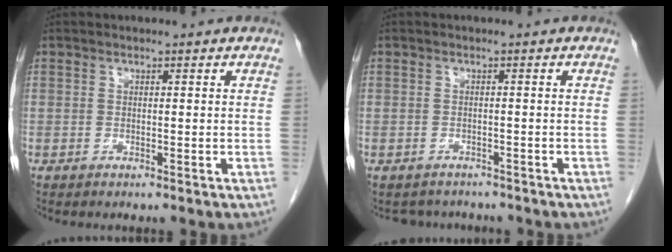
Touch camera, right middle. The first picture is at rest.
{"total": 3.6, "force": [-3.3, 1.5, 0.0], "torque": [-0.003, 0.001, -0.044]}